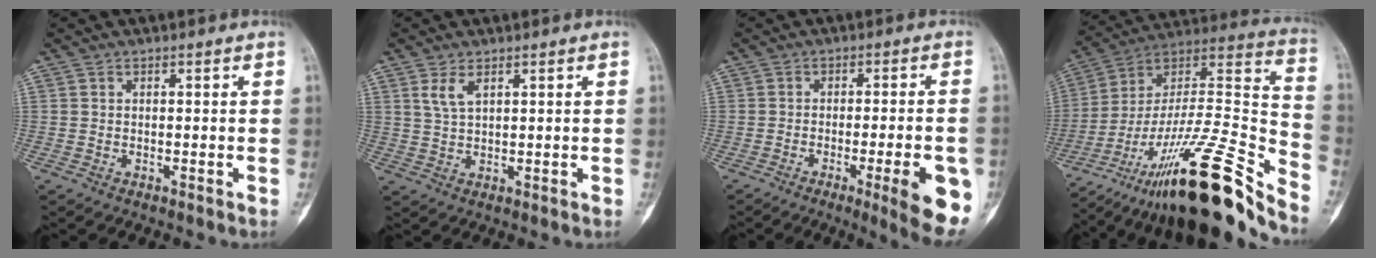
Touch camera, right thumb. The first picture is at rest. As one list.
[{"total": 3.3, "force": [1.7, 1.4, 2.4], "torque": [-0.051, -0.005, 0.042]}, {"total": 12.1, "force": [-4.4, 2.2, 11.1], "torque": [-0.134, -0.001, -0.052]}, {"total": 32.4, "force": [-22.6, 6.4, 22.3], "torque": [-0.311, 0.091, -0.371]}]